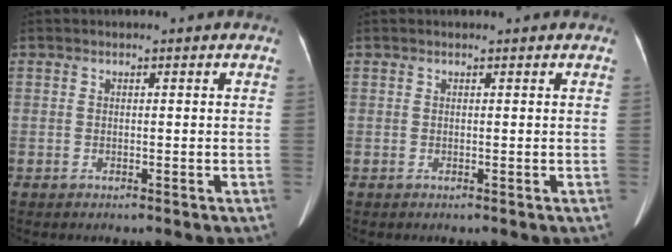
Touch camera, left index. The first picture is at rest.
{"total": 0.0}